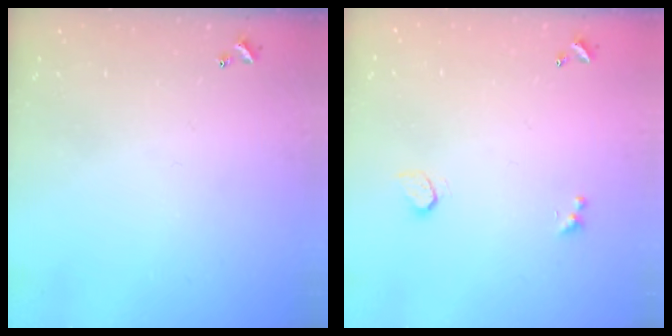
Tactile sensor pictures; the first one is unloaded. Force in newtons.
{"total": 0.9, "press": 0.8, "slide": 0.4}